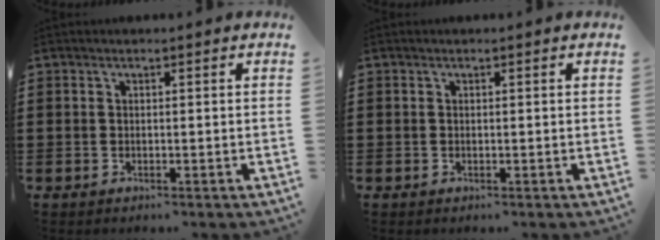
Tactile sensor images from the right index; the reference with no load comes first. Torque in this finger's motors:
{"motor_torque": [0.97, 1.17, 0.00, -0.01]}